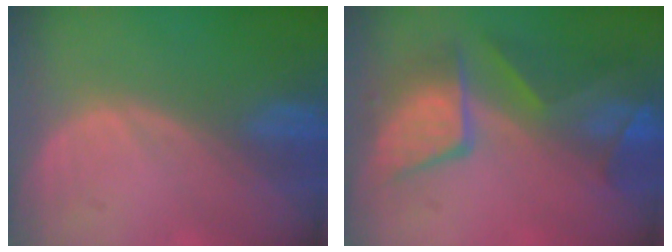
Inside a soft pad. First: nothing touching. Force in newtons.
{"total": 9.7, "press": 8.6, "slide": 4.6}